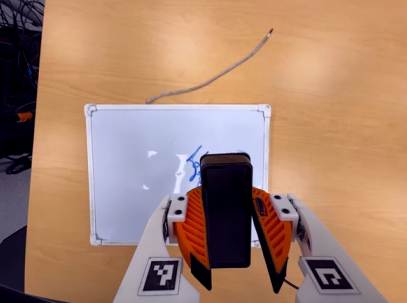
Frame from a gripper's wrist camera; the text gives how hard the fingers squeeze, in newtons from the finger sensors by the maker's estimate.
{"total": 8.5, "left": 8.8, "right": 8.1}